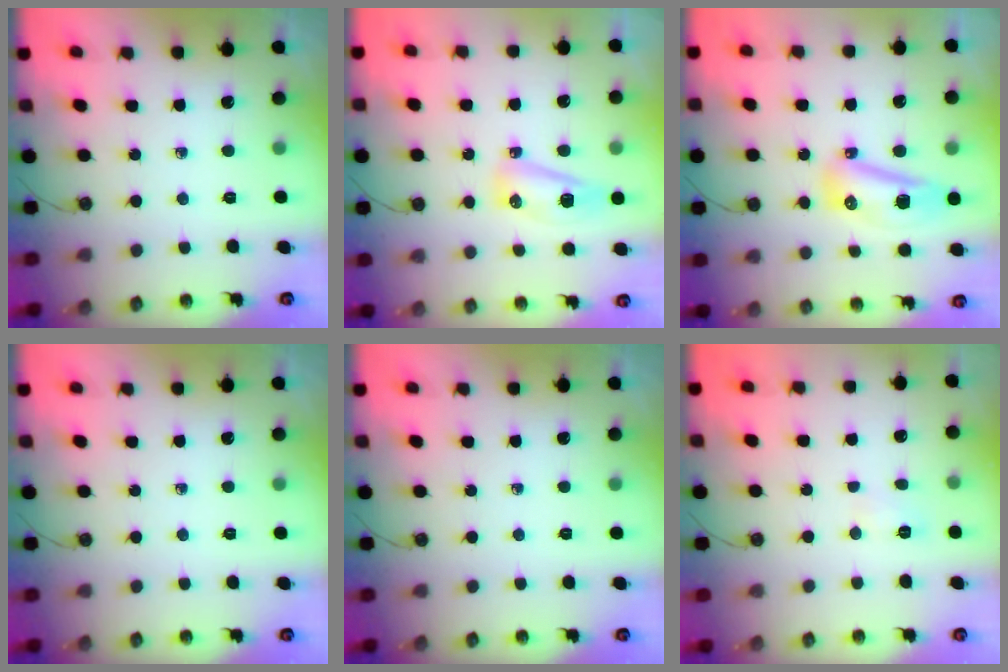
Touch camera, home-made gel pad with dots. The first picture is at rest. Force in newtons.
{"total": 7.9, "press": 7.9, "slide": 1.1}
{"total": 12.1, "press": 10.8, "slide": 5.6}
{"total": 0.0}
{"total": 0.0}
{"total": 3.5, "press": 3.5, "slide": 0.4}